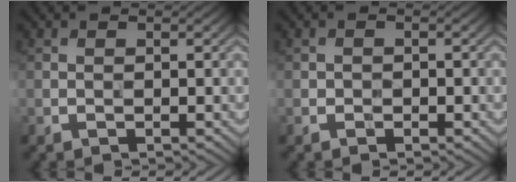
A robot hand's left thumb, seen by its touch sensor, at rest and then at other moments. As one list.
[{"total": 0.8, "force": [-0.5, 0.6, 0.2], "torque": [-0.003, 0.001, -0.011]}]